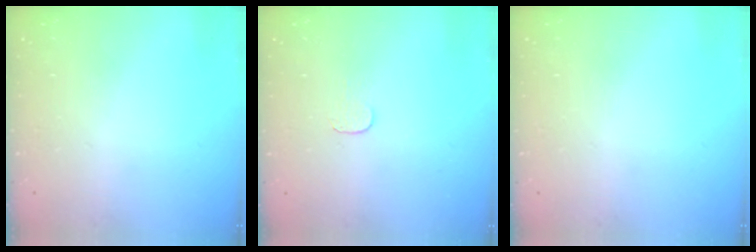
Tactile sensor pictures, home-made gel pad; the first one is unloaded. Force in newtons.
{"total": 3.7, "press": 3.7, "slide": 0.4}
{"total": 0.0}